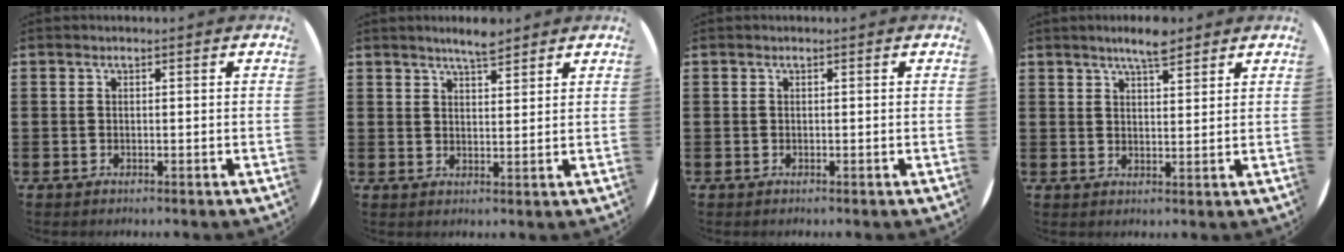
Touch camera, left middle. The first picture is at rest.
{"total": 3.8, "force": [3.5, 0.4, 1.2], "torque": [-0.030, -0.007, 0.064]}
{"total": 0.0}
{"total": 4.5, "force": [4.0, 0.8, 2.1], "torque": [-0.039, -0.010, 0.068]}